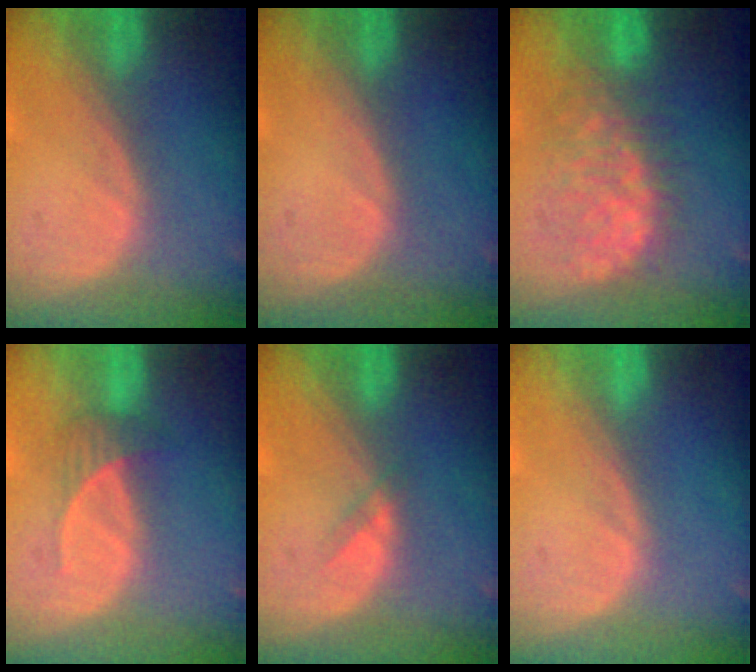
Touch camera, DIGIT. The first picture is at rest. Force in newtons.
{"total": 0.0}
{"total": 8.0, "press": 8.0, "slide": 0.2}
{"total": 2.8, "press": 2.7, "slide": 0.9}
{"total": 1.4, "press": 1.1, "slide": 0.8}
{"total": 0.0}